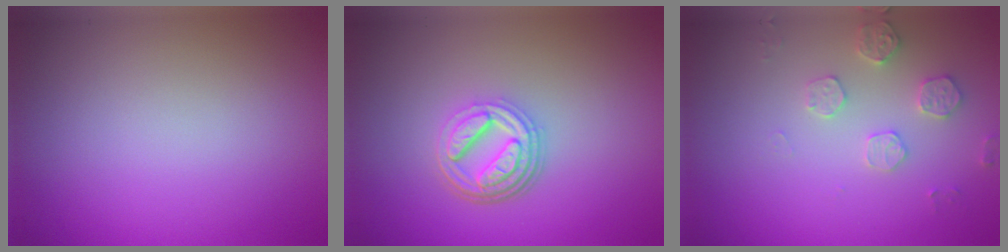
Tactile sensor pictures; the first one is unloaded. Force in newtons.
{"total": 4.7, "press": 3.5, "slide": 3.1}
{"total": 2.5, "press": 2.5, "slide": 0.5}